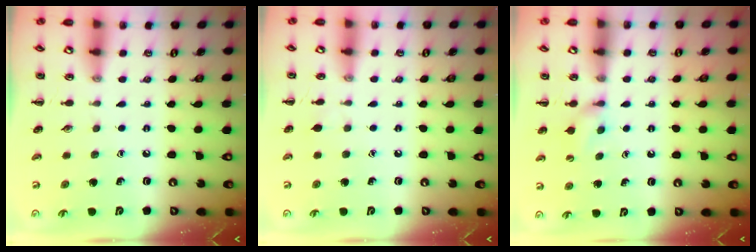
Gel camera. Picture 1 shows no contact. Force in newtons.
{"total": 2.7, "press": 2.5, "slide": 1.1}
{"total": 5.5, "press": 5.3, "slide": 1.7}